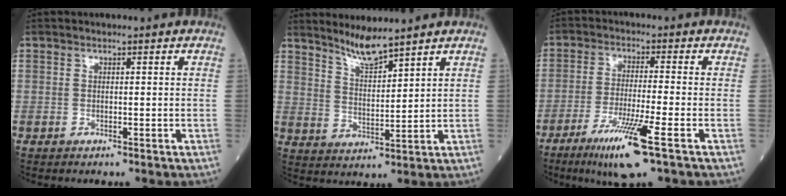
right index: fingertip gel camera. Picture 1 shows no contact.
{"total": 5.8, "force": [5.3, -0.4, 2.3], "torque": [-0.049, -0.014, 0.107]}
{"total": 9.9, "force": [-5.3, -0.3, 8.3], "torque": [-0.160, -0.029, -0.095]}